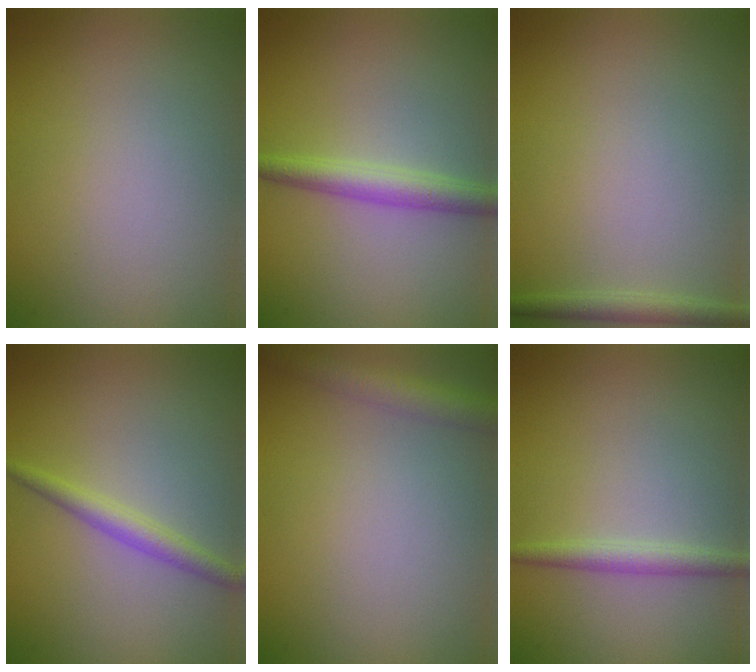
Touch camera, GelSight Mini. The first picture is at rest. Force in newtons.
{"total": 2.9, "press": 2.9, "slide": 0.1}
{"total": 1.4, "press": 1.4, "slide": 0.1}
{"total": 2.1, "press": 2.1, "slide": 0.1}
{"total": 2.8, "press": 2.8, "slide": 0.2}
{"total": 1.8, "press": 1.8, "slide": 0.0}